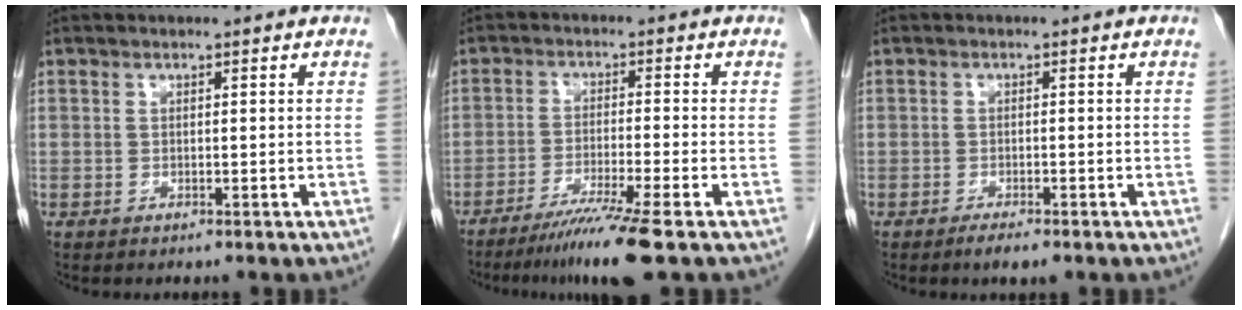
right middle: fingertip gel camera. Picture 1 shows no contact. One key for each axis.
{"total": 8.6, "fx": -6.1, "fy": -1.7, "fz": 5.7, "tx": -0.093, "ty": -0.030, "tz": -0.106}
{"total": 2.5, "fx": -1.8, "fy": 0.5, "fz": 1.6, "tx": -0.029, "ty": -0.004, "tz": -0.026}